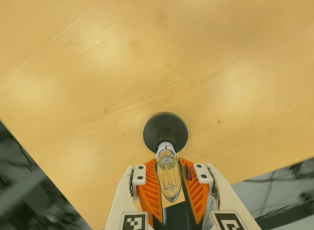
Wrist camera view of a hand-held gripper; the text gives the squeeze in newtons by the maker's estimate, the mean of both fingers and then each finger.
{"total": 19.5, "left": 20.2, "right": 18.8}